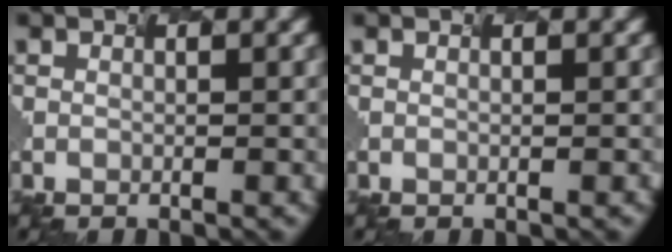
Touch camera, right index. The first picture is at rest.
{"total": 0.0}